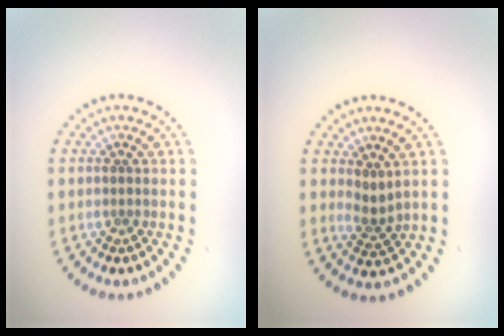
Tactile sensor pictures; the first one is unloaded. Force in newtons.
{"total": 1.9, "press": 1.3, "slide": 1.4}